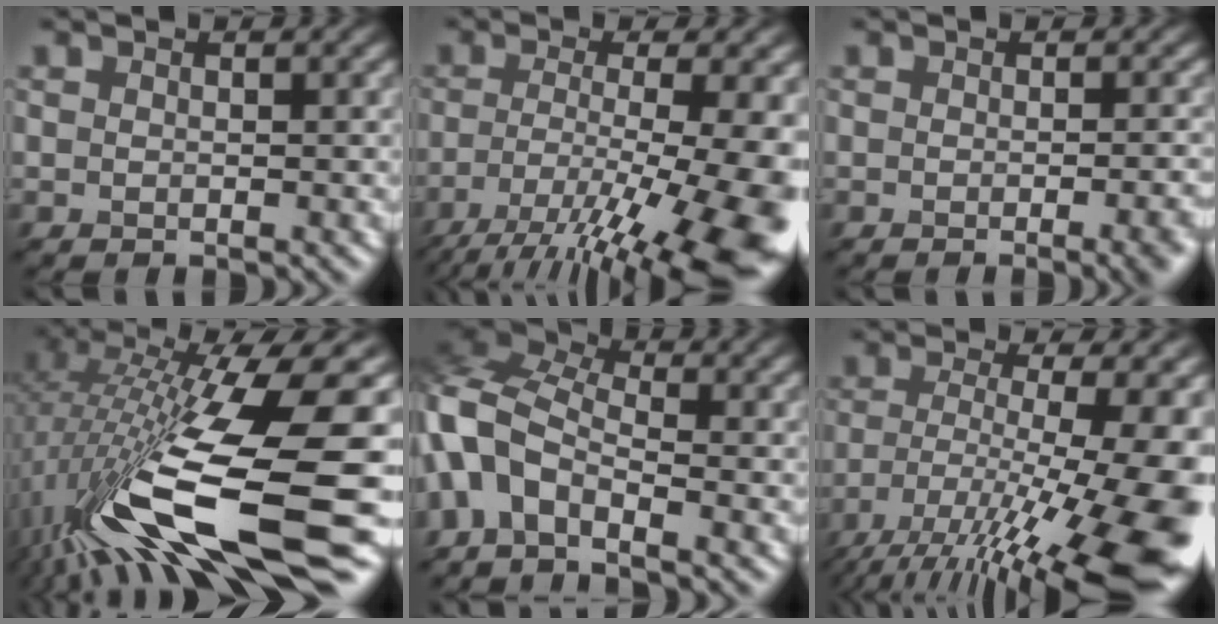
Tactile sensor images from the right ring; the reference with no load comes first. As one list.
[{"total": 16.2, "force": [-8.0, 4.9, 13.3], "torque": [-0.202, -0.030, -0.104]}, {"total": 4.4, "force": [-1.6, 1.4, 3.8], "torque": [-0.027, -0.001, -0.014]}, {"total": 15.6, "force": [-3.3, 4.0, 14.7], "torque": [-0.291, -0.004, -0.050]}, {"total": 7.5, "force": [-2.4, 4.3, 5.7], "torque": [-0.119, 0.013, -0.069]}, {"total": 18.1, "force": [-8.3, 5.2, 15.2], "torque": [-0.234, -0.026, -0.113]}]